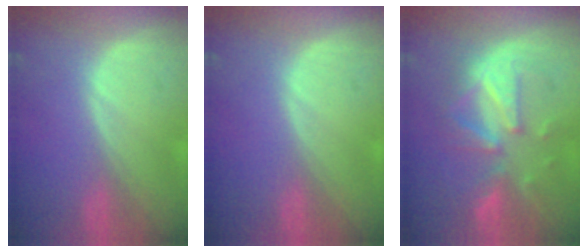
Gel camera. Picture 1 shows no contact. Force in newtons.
{"total": 0.0}
{"total": 9.5, "press": 9.0, "slide": 3.0}